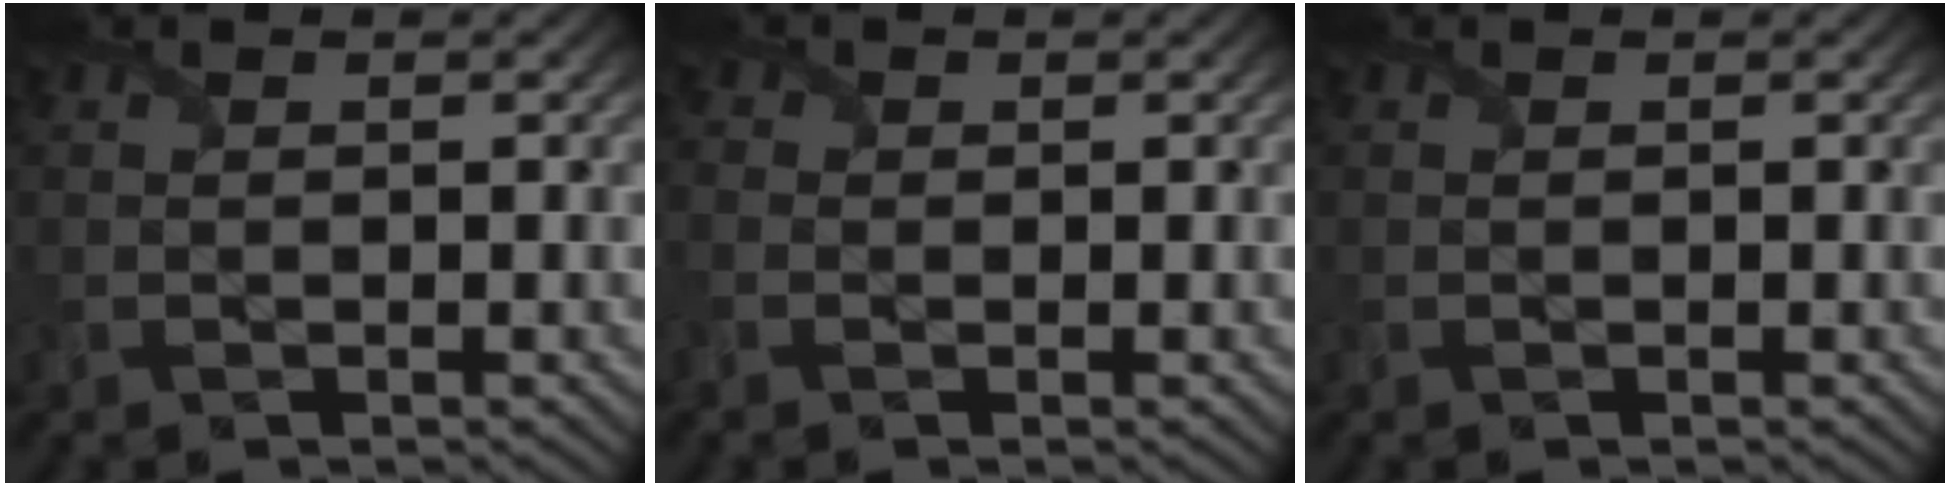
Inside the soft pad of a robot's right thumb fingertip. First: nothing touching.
{"total": 1.9, "force": [-0.5, 1.6, 0.8], "torque": [-0.027, -0.003, -0.014]}
{"total": 0.0}